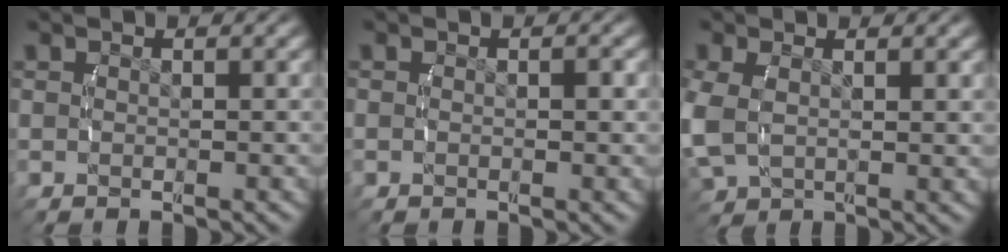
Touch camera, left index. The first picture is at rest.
{"total": 1.1, "force": [-0.2, 0.6, 0.9], "torque": [-0.018, 0.000, -0.006]}
{"total": 3.5, "force": [0.6, 2.5, 2.4], "torque": [-0.078, -0.017, 0.027]}